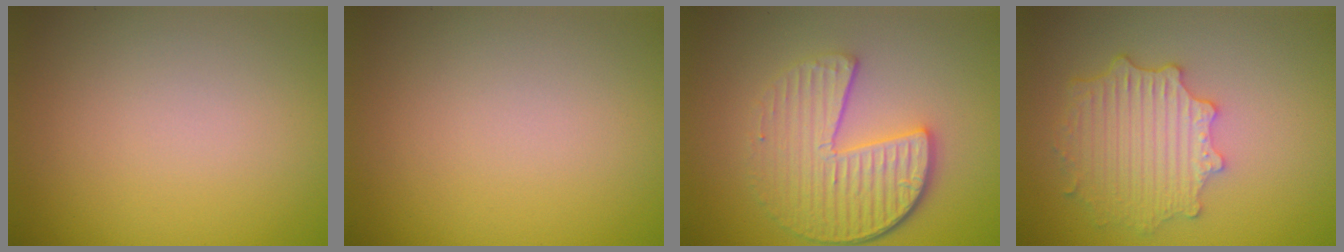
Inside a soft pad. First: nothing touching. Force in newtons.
{"total": 0.0}
{"total": 5.4, "press": 4.1, "slide": 3.6}
{"total": 4.8, "press": 3.9, "slide": 2.7}